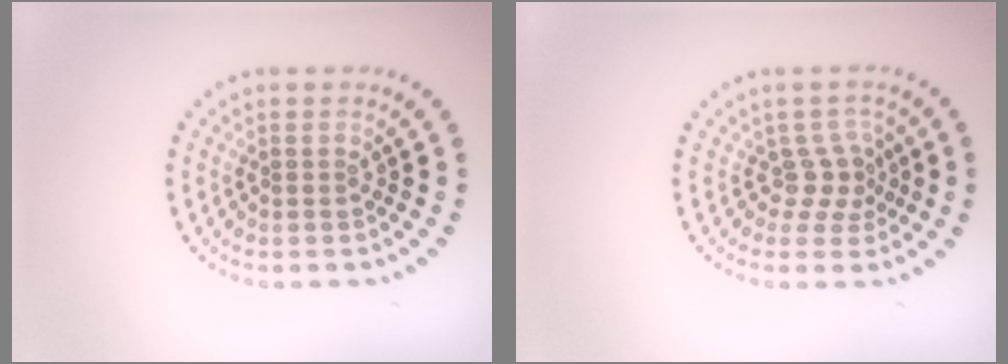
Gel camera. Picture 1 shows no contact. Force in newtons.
{"total": 2.1, "press": 1.4, "slide": 1.6}